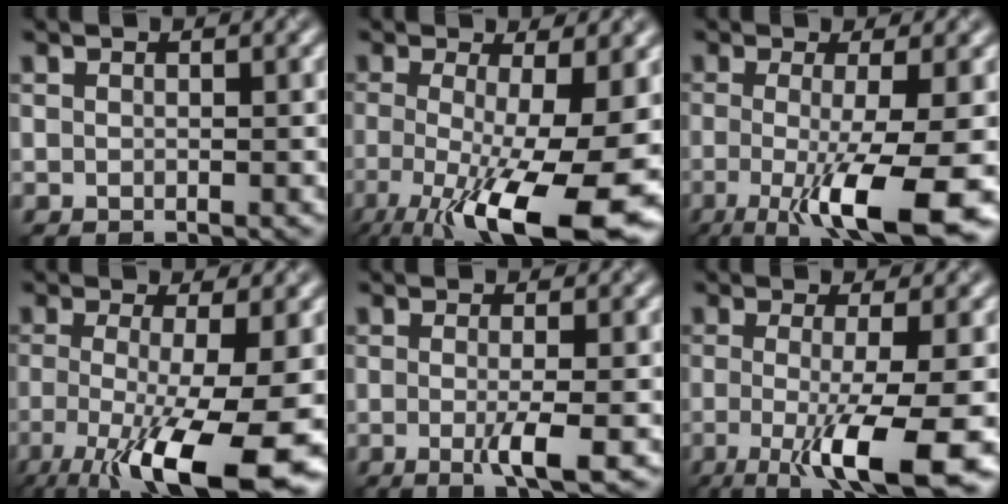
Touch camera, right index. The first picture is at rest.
{"total": 13.4, "force": [-4.1, 3.4, 12.3], "torque": [-0.177, -0.026, -0.058]}
{"total": 10.0, "force": [-2.7, 2.0, 9.4], "torque": [-0.121, -0.023, -0.043]}
{"total": 11.8, "force": [-4.1, 2.8, 10.7], "torque": [-0.161, -0.024, -0.061]}
{"total": 2.9, "force": [-0.8, 0.4, 2.8], "torque": [-0.043, -0.009, -0.014]}
{"total": 9.1, "force": [-2.4, 1.7, 8.6], "torque": [-0.114, -0.022, -0.040]}